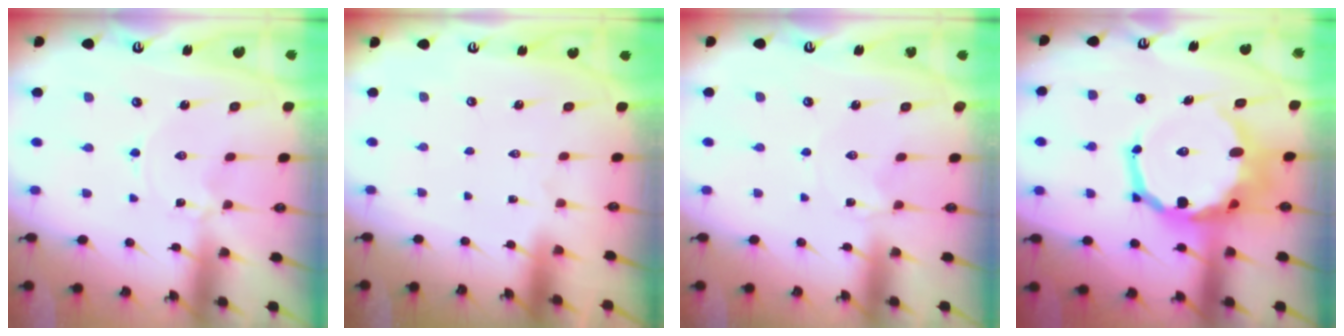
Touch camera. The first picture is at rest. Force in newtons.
{"total": 1.6, "press": 1.6, "slide": 0.1}
{"total": 1.8, "press": 1.7, "slide": 0.3}
{"total": 16.7, "press": 16.3, "slide": 3.7}